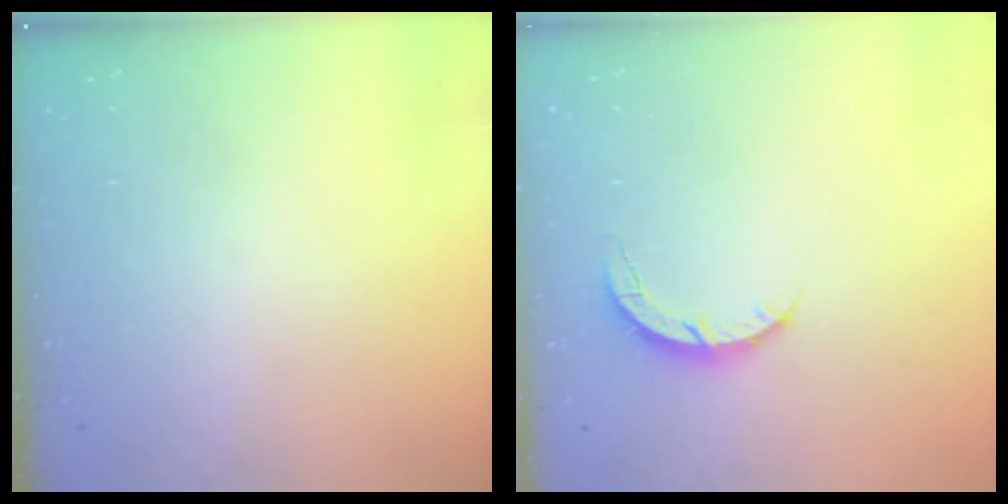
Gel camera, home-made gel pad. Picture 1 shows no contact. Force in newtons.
{"total": 3.9, "press": 3.8, "slide": 0.5}